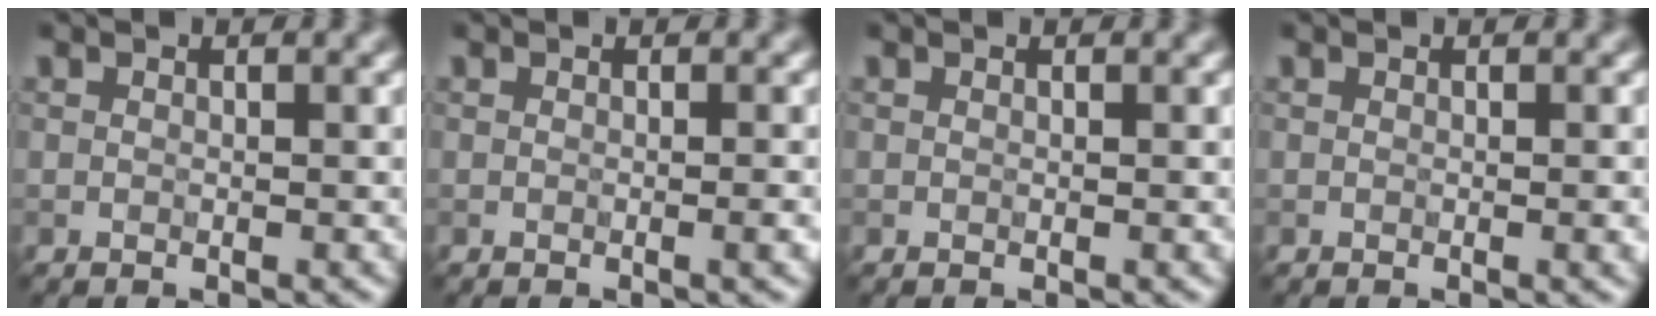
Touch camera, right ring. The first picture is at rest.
{"total": 1.2, "force": [-0.2, 0.2, 1.2], "torque": [-0.012, 0.001, -0.004]}
{"total": 0.0}
{"total": 1.2, "force": [-0.1, 0.3, 1.1], "torque": [-0.011, 0.002, -0.002]}